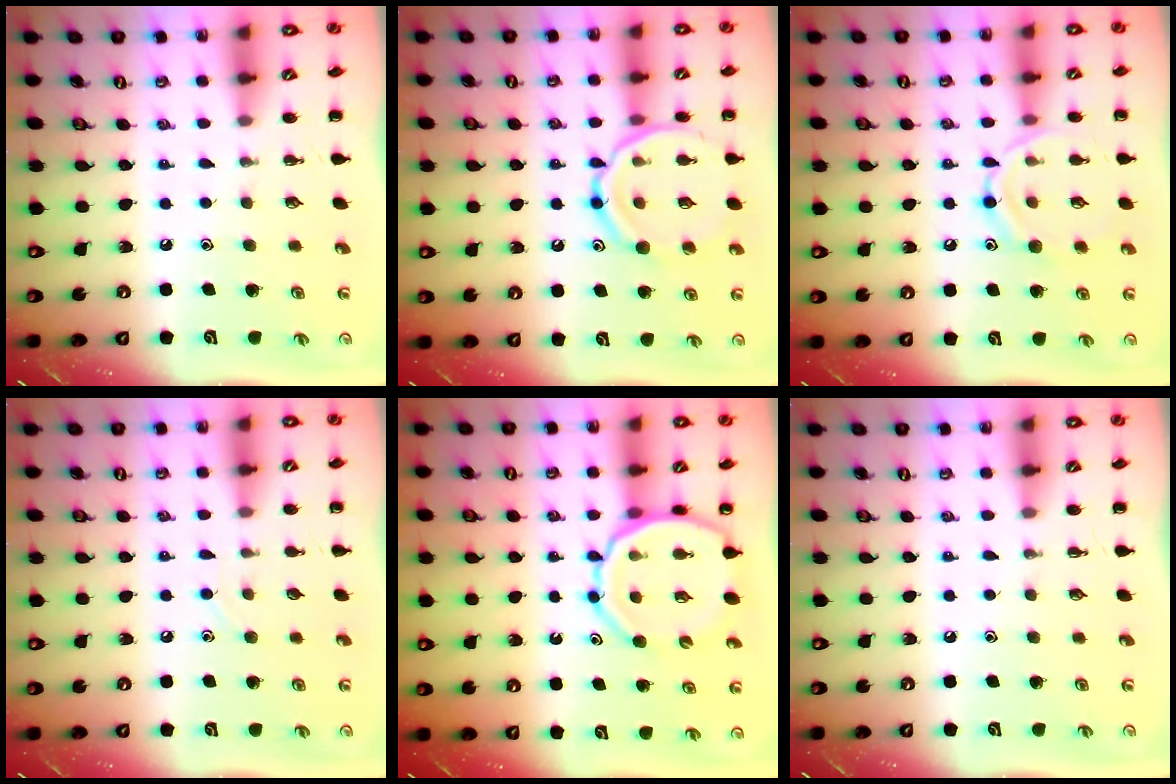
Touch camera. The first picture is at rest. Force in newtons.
{"total": 14.5, "press": 14.4, "slide": 1.5}
{"total": 11.5, "press": 11.4, "slide": 0.9}
{"total": 2.0, "press": 2.0, "slide": 0.6}
{"total": 11.5, "press": 11.0, "slide": 3.5}
{"total": 0.0}